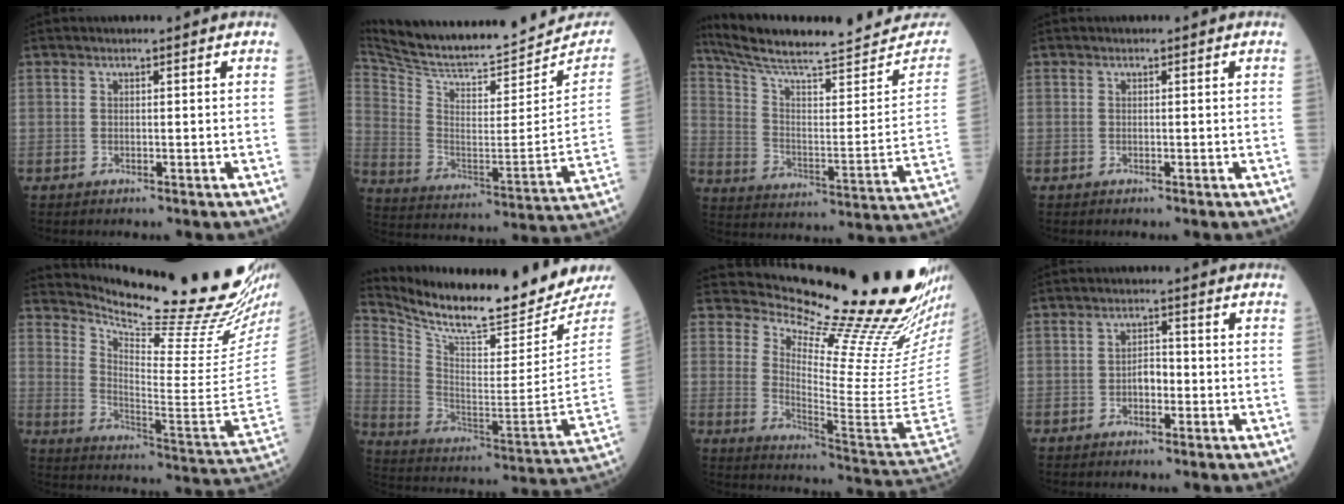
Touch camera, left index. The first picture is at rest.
{"total": 24.3, "force": [23.0, 3.6, 6.9], "torque": [-0.127, -0.068, 0.337]}
{"total": 25.1, "force": [23.0, 2.6, 9.6], "torque": [-0.154, -0.065, 0.314]}
{"total": 0.0}
{"total": 23.3, "force": [21.7, -1.2, 8.5], "torque": [-0.154, -0.126, 0.301]}
{"total": 21.8, "force": [20.3, 1.4, 7.9], "torque": [-0.157, -0.084, 0.309]}
{"total": 23.0, "force": [20.6, 0.4, 10.1], "torque": [-0.164, -0.125, 0.275]}
{"total": 2.6, "force": [-0.8, 1.4, 2.0], "torque": [-0.031, 0.006, -0.015]}